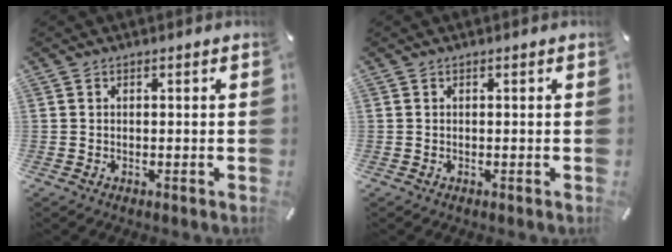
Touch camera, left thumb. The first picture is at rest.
{"total": 0.0}